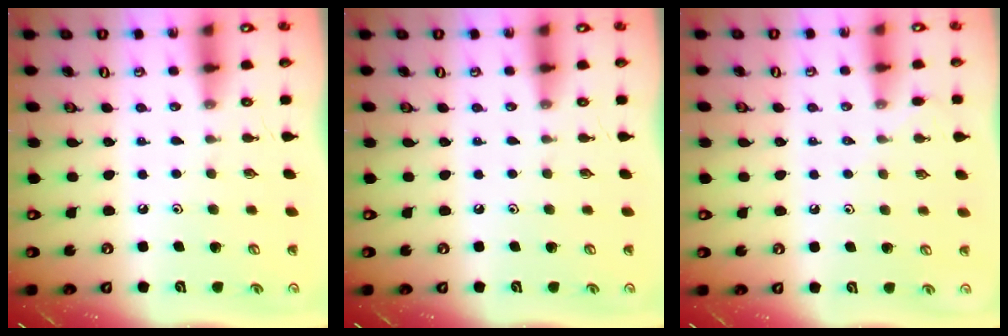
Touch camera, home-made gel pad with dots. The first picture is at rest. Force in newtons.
{"total": 0.0}
{"total": 2.9, "press": 2.9, "slide": 0.6}